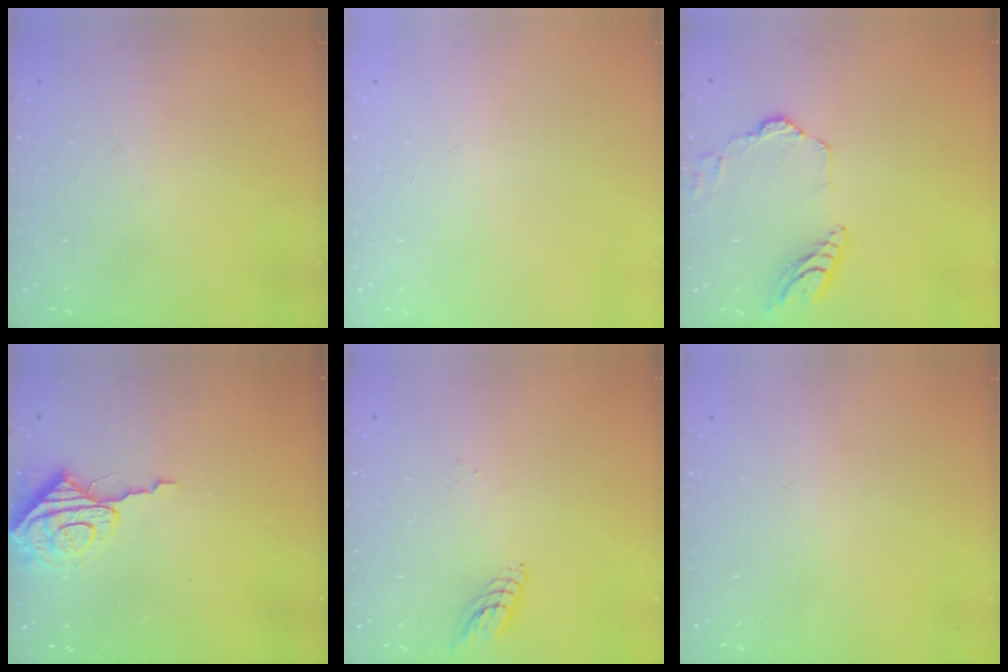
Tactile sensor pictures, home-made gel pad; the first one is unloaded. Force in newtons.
{"total": 0.0}
{"total": 12.1, "press": 12.0, "slide": 1.5}
{"total": 8.4, "press": 8.4, "slide": 0.7}
{"total": 6.4, "press": 6.3, "slide": 0.4}
{"total": 0.0}